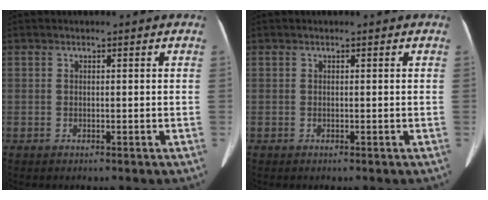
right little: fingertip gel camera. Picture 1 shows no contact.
{"total": 0.0}